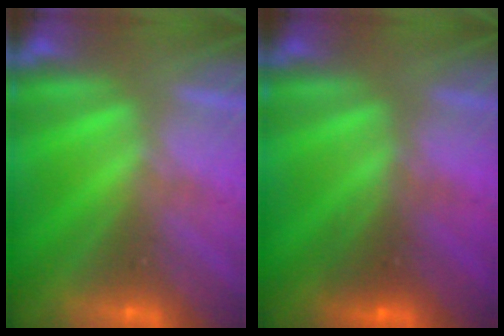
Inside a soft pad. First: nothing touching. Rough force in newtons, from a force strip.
{"total": 2.7}